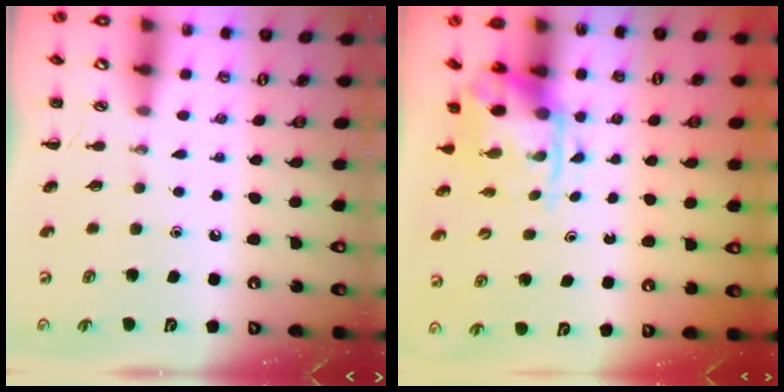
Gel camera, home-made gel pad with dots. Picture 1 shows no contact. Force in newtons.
{"total": 3.7, "press": 3.7, "slide": 0.8}